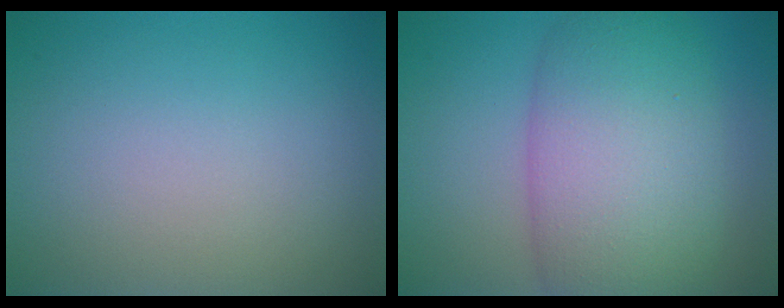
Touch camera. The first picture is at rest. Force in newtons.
{"total": 10.3, "press": 10.3, "slide": 0.2}